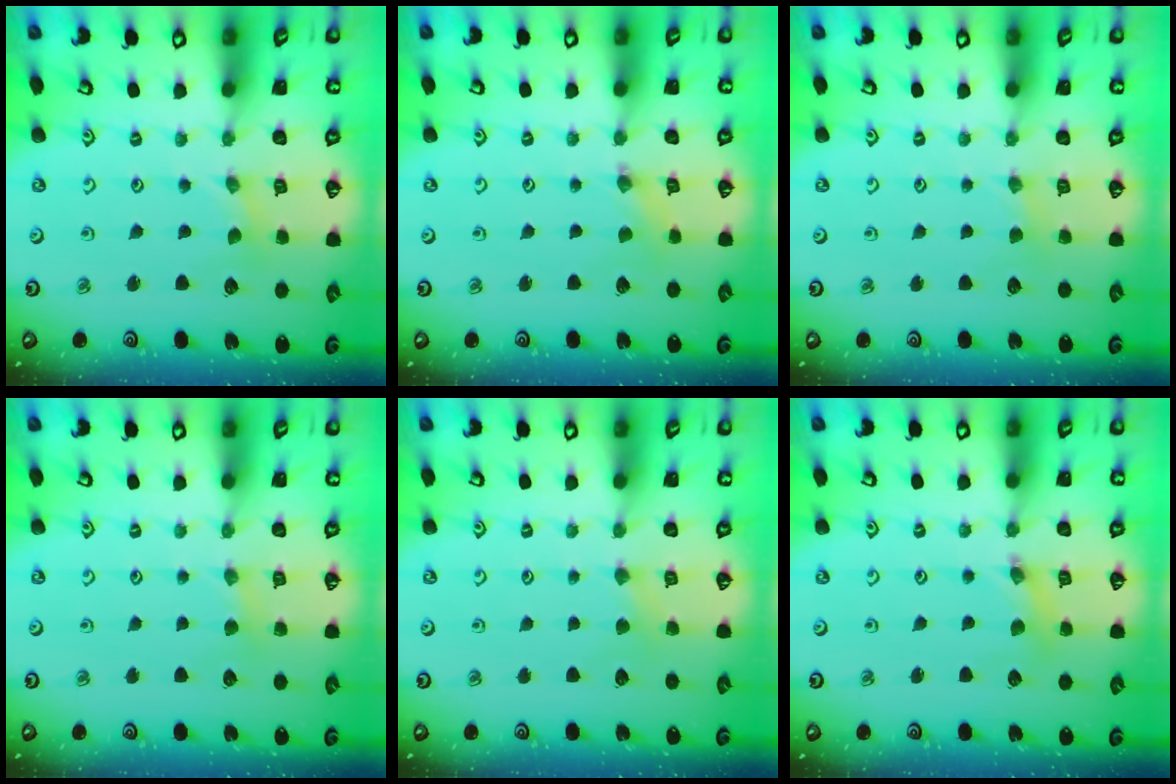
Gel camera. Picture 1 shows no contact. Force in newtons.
{"total": 0.0}
{"total": 1.6, "press": 1.6, "slide": 0.4}
{"total": 2.7, "press": 2.7, "slide": 0.4}
{"total": 3.0, "press": 3.0, "slide": 0.5}
{"total": 4.0, "press": 4.0, "slide": 0.5}